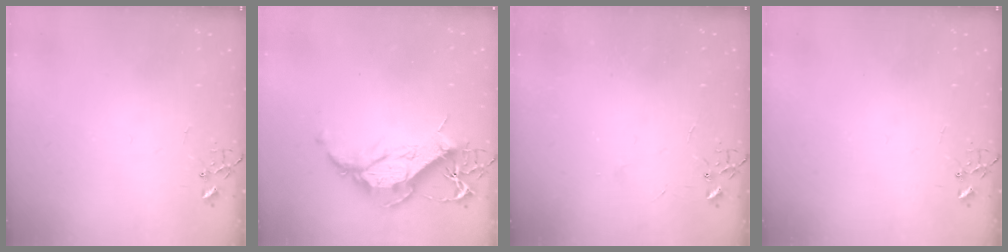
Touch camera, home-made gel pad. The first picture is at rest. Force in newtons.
{"total": 14.3, "press": 14.2, "slide": 1.5}
{"total": 2.1, "press": 2.1, "slide": 0.4}
{"total": 0.0}